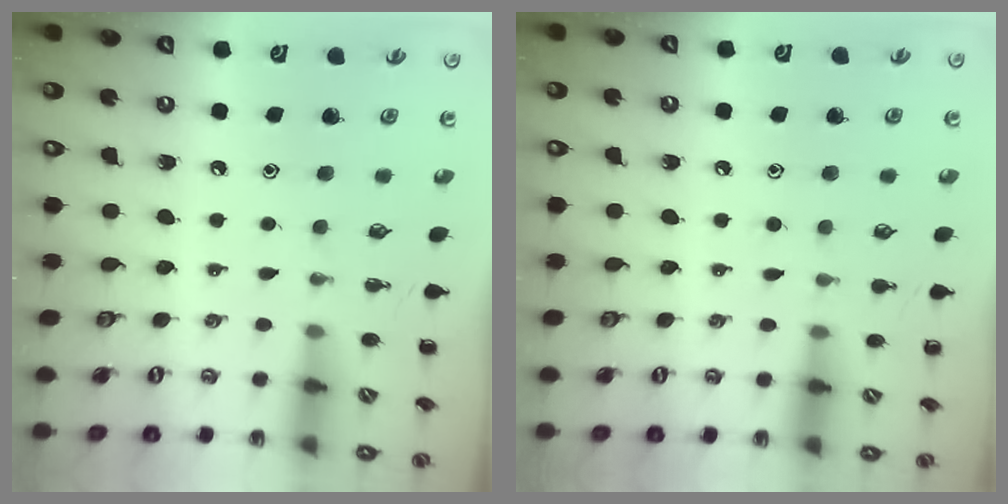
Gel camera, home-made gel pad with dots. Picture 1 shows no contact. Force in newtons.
{"total": 4.5, "press": 4.1, "slide": 1.6}